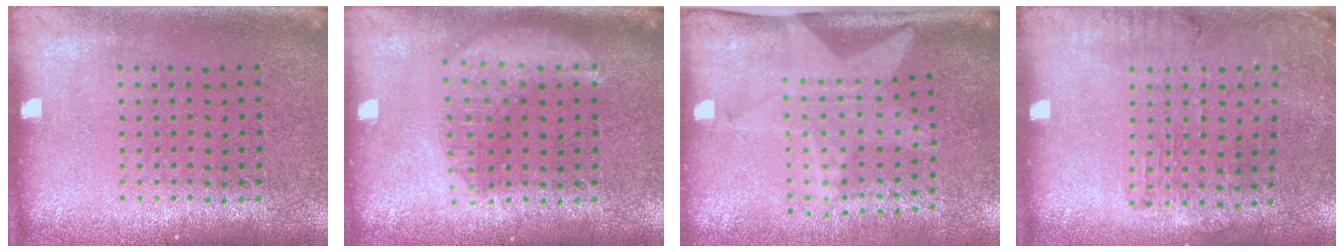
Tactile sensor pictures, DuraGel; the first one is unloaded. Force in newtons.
{"total": 1.9, "press": 1.9, "slide": 0.2}
{"total": 2.1, "press": 1.5, "slide": 1.5}
{"total": 1.3, "press": 1.2, "slide": 0.5}